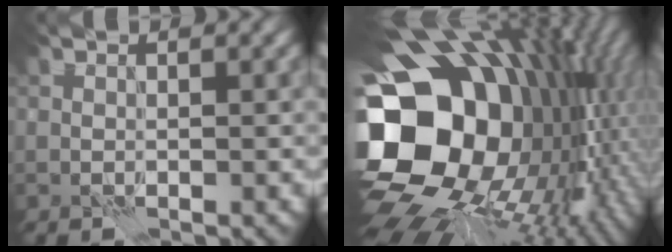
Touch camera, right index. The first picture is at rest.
{"total": 20.8, "force": [-1.3, 16.0, 13.3], "torque": [-0.277, -0.011, -0.012]}